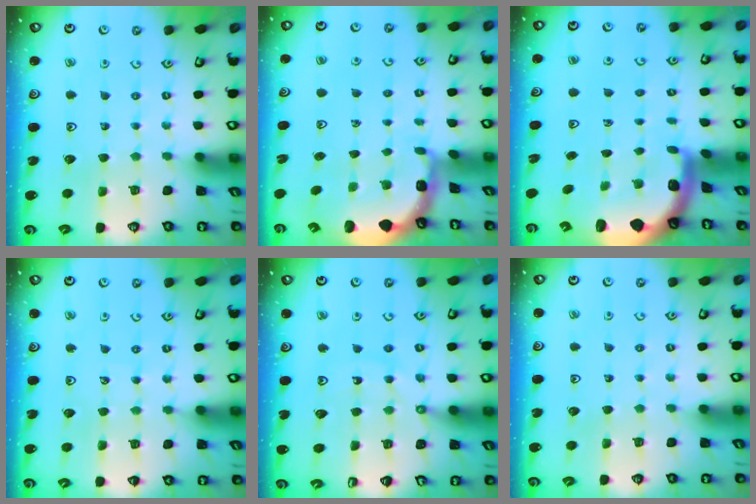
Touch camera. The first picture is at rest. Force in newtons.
{"total": 1.5, "press": 1.2, "slide": 0.7}
{"total": 2.6, "press": 2.6, "slide": 0.6}
{"total": 4.3, "press": 4.3, "slide": 0.7}
{"total": 11.0, "press": 10.9, "slide": 1.4}
{"total": 0.0}